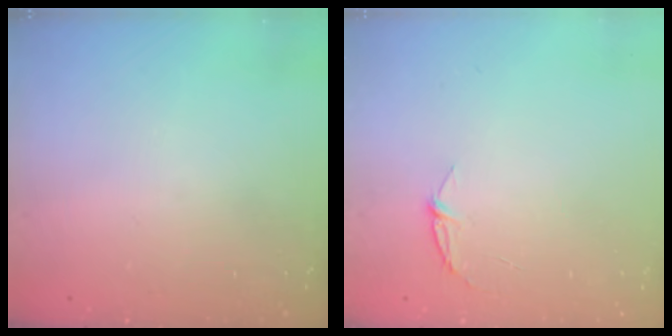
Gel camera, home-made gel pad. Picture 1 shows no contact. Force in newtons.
{"total": 3.9, "press": 3.9, "slide": 0.4}